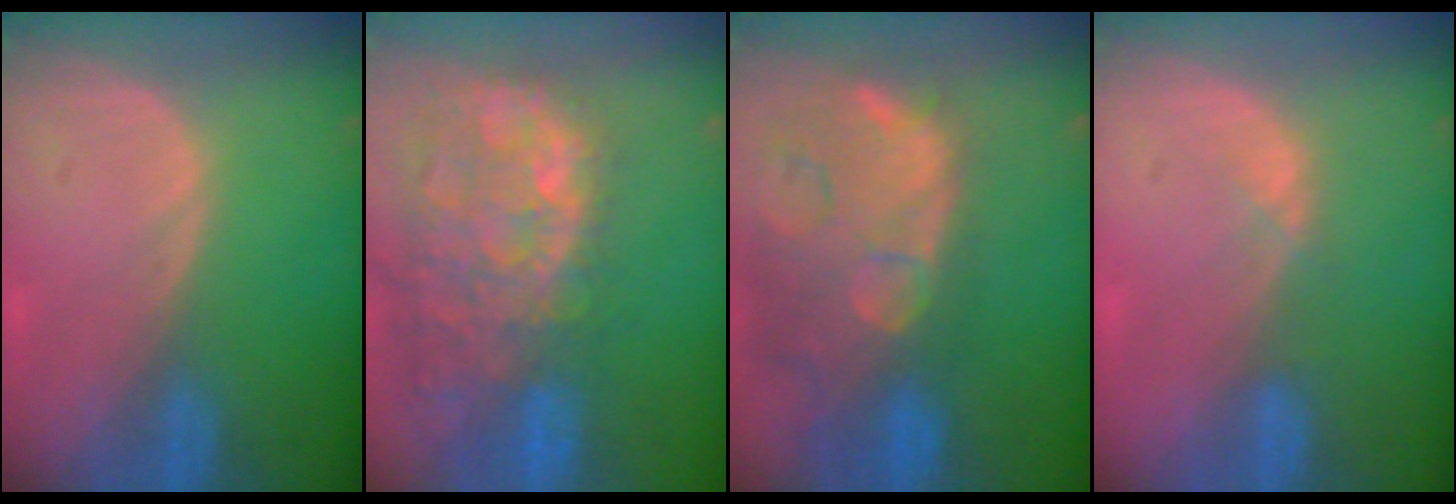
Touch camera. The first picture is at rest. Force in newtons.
{"total": 14.9, "press": 12.0, "slide": 8.8}
{"total": 14.9, "press": 11.9, "slide": 9.0}
{"total": 1.4, "press": 1.2, "slide": 0.7}